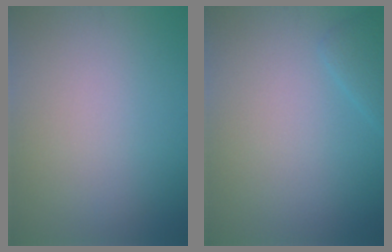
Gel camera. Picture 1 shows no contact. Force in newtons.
{"total": 1.4, "press": 1.4, "slide": 0.1}